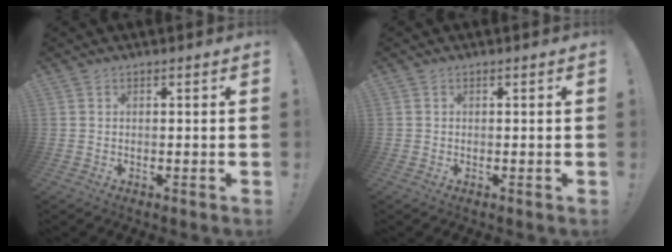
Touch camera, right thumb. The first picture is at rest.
{"total": 0.6, "force": [0.0, 0.6, -0.1], "torque": [-0.002, 0.004, 0.000]}